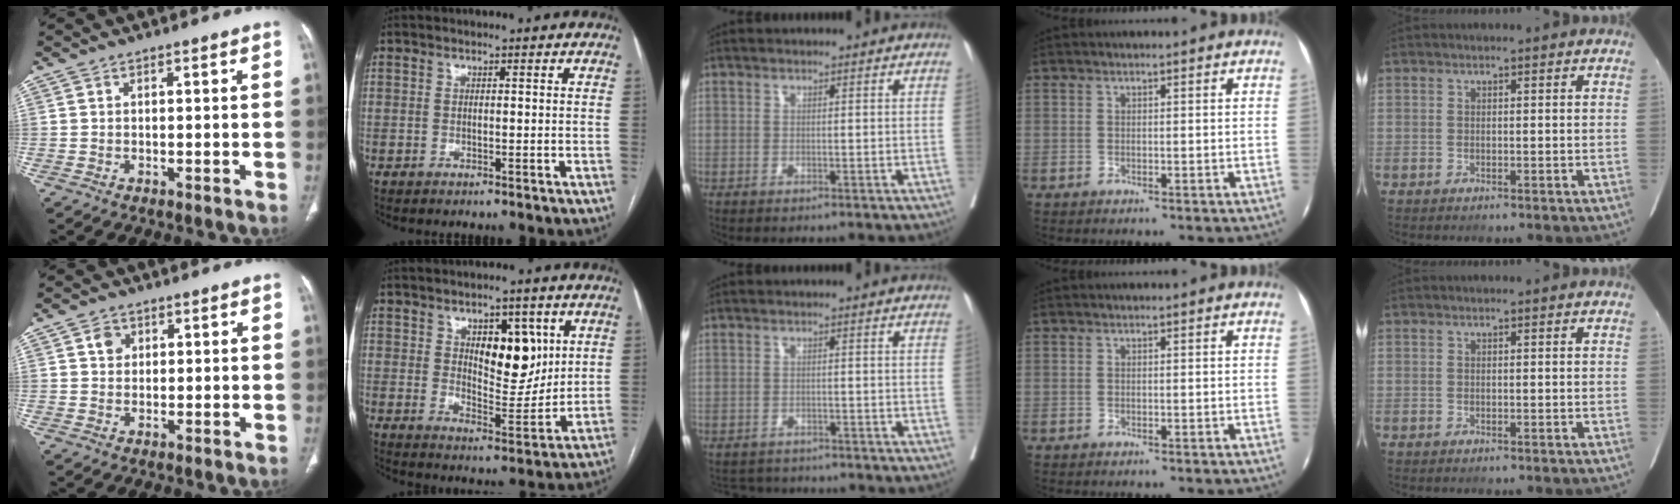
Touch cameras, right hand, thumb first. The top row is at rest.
{"thumb": {"total": 2.6, "force": [1.1, 2.2, 1.0], "torque": [-0.004, -0.004, 0.018]}, "index": {"total": 9.9, "force": [3.7, 4.6, 8.0], "torque": [-0.114, 0.000, 0.065]}, "middle": {"total": 4.1, "force": [-4.0, 1.1, 0.0], "torque": [0.004, -0.001, -0.060]}}